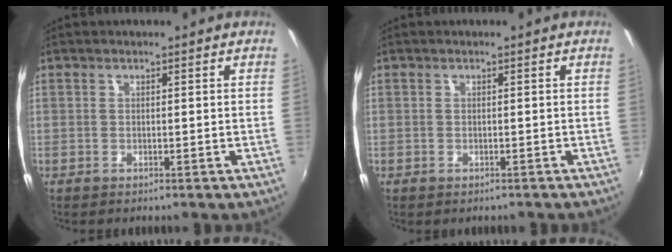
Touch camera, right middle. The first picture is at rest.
{"total": 0.7, "force": [-0.6, 0.3, 0.3], "torque": [-0.009, 0.000, -0.005]}